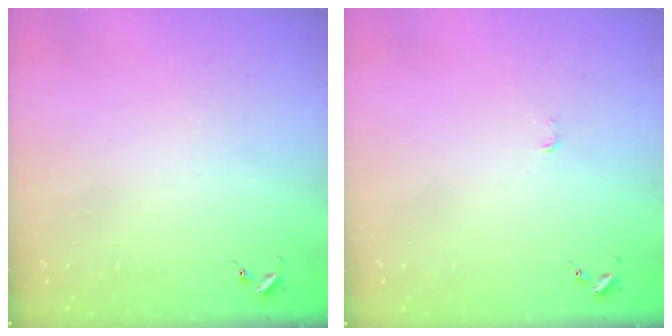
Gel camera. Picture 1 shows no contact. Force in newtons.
{"total": 2.7, "press": 2.7, "slide": 0.3}